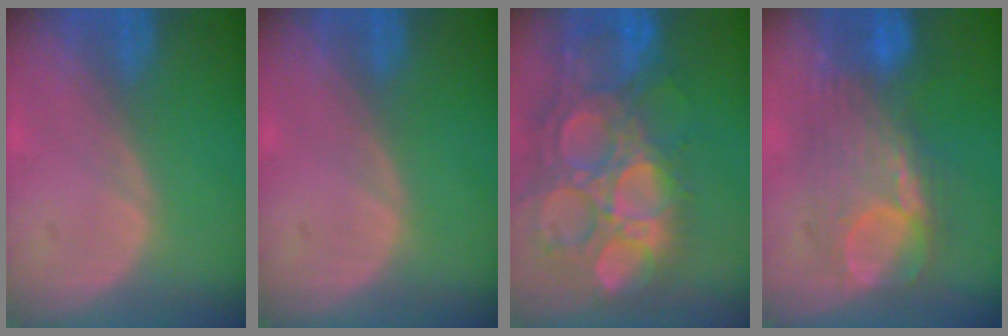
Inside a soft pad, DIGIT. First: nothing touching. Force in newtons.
{"total": 0.0}
{"total": 15.7, "press": 13.0, "slide": 8.8}
{"total": 8.3, "press": 8.3, "slide": 0.2}